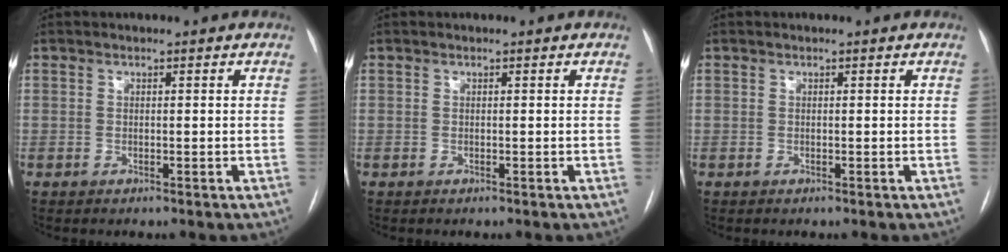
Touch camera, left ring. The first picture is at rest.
{"total": 0.0}
{"total": 0.0}